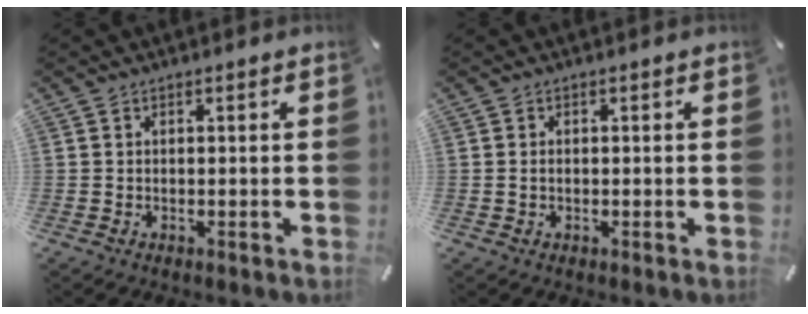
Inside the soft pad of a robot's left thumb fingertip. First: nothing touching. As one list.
[{"total": 1.1, "force": [-0.1, 0.7, 0.8], "torque": [-0.017, 0.002, -0.003]}]